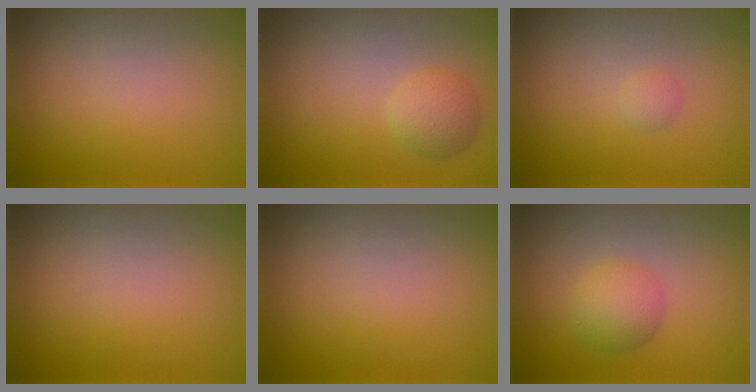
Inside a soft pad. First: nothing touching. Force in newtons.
{"total": 2.3, "press": 2.3, "slide": 0.1}
{"total": 0.8, "press": 0.8, "slide": 0.1}
{"total": 0.0}
{"total": 0.0}
{"total": 2.8, "press": 2.8, "slide": 0.1}